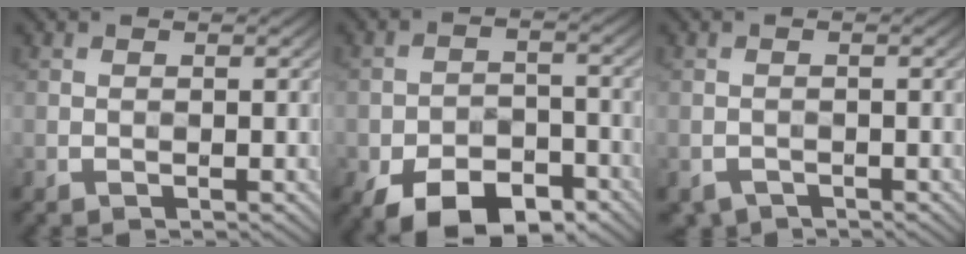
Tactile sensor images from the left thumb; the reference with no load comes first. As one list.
[{"total": 10.1, "force": [-6.5, 5.3, 5.6], "torque": [-0.100, -0.018, -0.106]}, {"total": 1.4, "force": [-1.1, 0.7, 0.3], "torque": [-0.006, -0.002, -0.023]}]